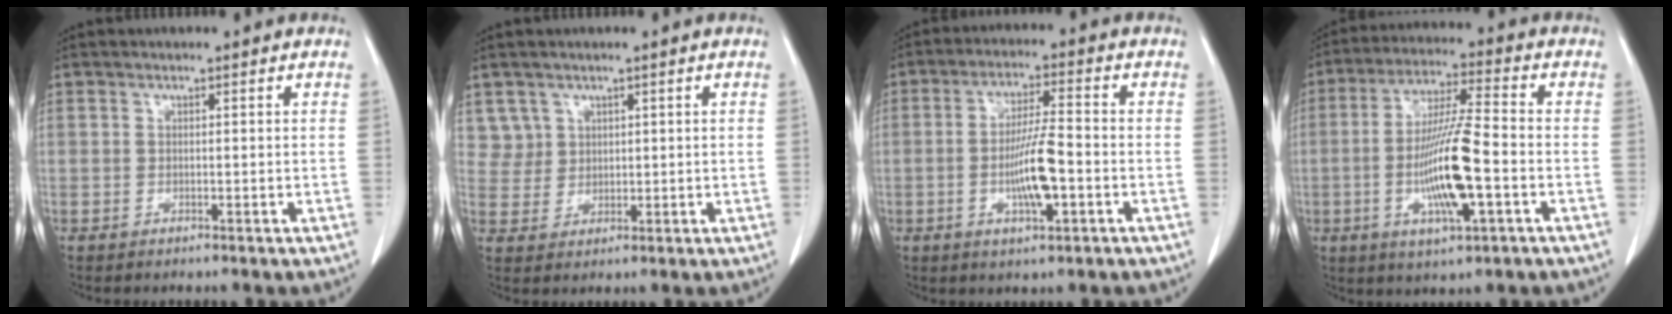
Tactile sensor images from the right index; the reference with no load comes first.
{"total": 3.8, "force": [2.2, 3.1, -0.4], "torque": [0.023, 0.003, 0.042]}
{"total": 8.0, "force": [-2.0, 1.1, 7.6], "torque": [-0.142, 0.001, -0.036]}
{"total": 12.9, "force": [-3.1, 1.3, 12.4], "torque": [-0.239, -0.007, -0.057]}